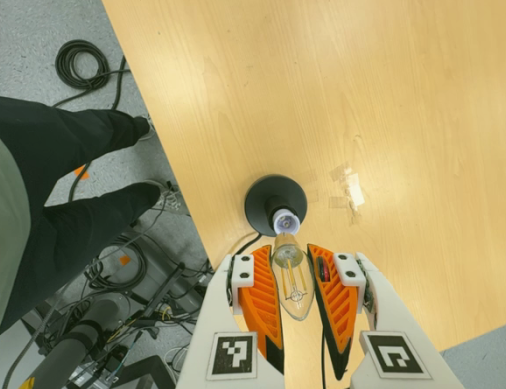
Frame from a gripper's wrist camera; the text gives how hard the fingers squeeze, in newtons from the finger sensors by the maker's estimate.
{"total": 22.0, "left": 23.5, "right": 20.6}